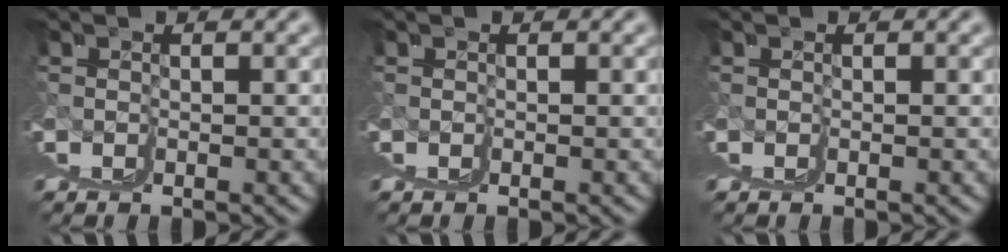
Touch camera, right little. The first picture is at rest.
{"total": 0.0}
{"total": 0.0}